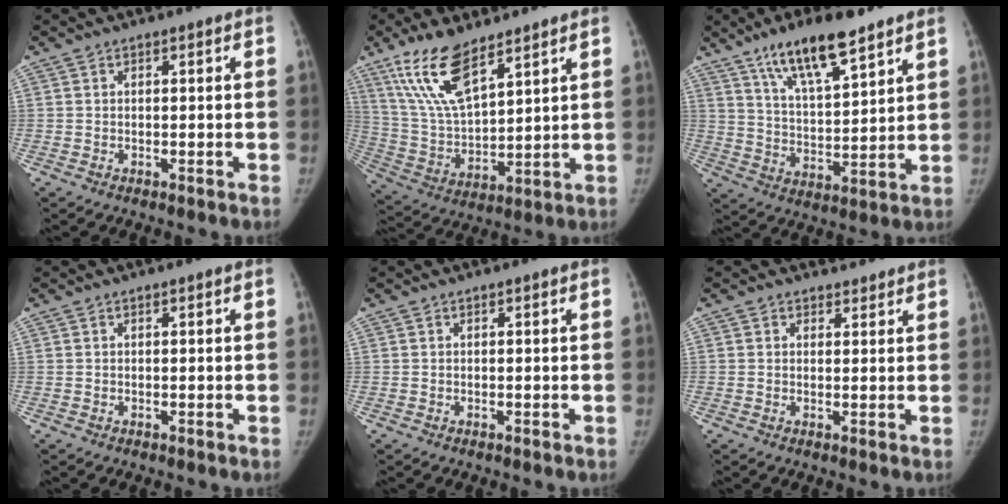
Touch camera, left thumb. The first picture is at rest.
{"total": 14.2, "force": [9.4, 4.9, 9.5], "torque": [-0.170, -0.042, 0.197]}
{"total": 14.2, "force": [9.4, 3.9, 9.9], "torque": [-0.153, -0.046, 0.171]}
{"total": 0.0}
{"total": 0.0}
{"total": 1.9, "force": [1.6, 1.0, -0.4], "torque": [0.023, -0.010, 0.016]}